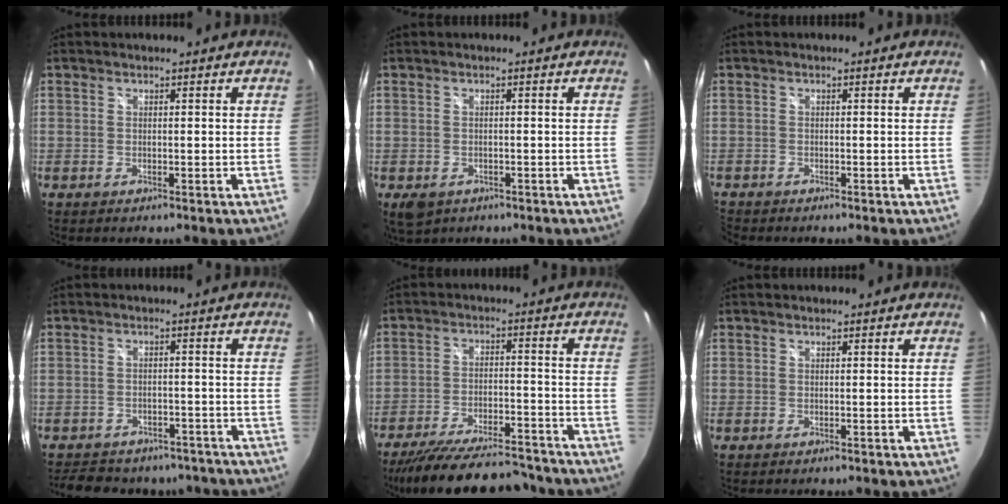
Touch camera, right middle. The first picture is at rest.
{"total": 4.9, "force": [-2.5, 3.4, 2.5], "torque": [-0.051, -0.018, -0.031]}
{"total": 1.5, "force": [-1.5, 0.3, 0.0], "torque": [-0.005, -0.009, -0.031]}
{"total": 15.6, "force": [-12.8, 7.0, 5.6], "torque": [-0.120, 0.013, -0.155]}
{"total": 22.1, "force": [-19.4, 4.9, 9.5], "torque": [-0.181, -0.021, -0.273]}
{"total": 0.0}